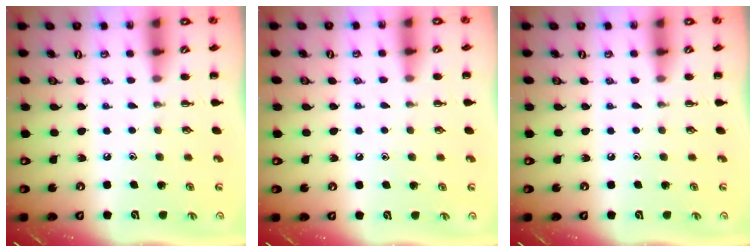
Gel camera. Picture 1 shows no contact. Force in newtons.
{"total": 6.1, "press": 5.7, "slide": 2.0}
{"total": 0.0}